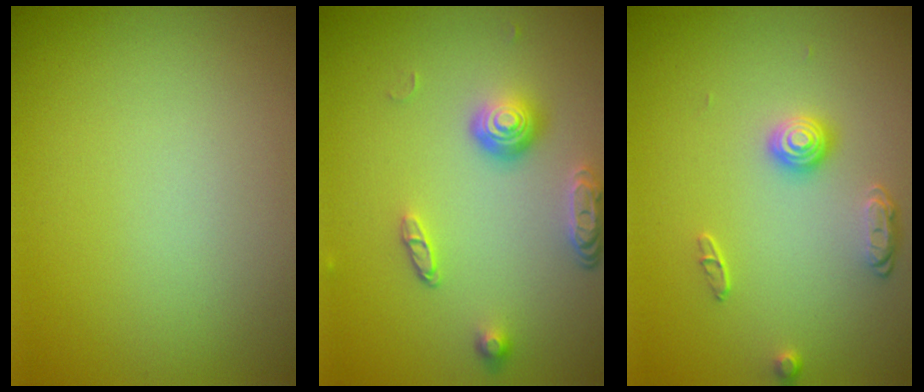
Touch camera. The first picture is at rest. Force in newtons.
{"total": 3.9, "press": 2.9, "slide": 2.7}
{"total": 2.1, "press": 1.6, "slide": 1.4}